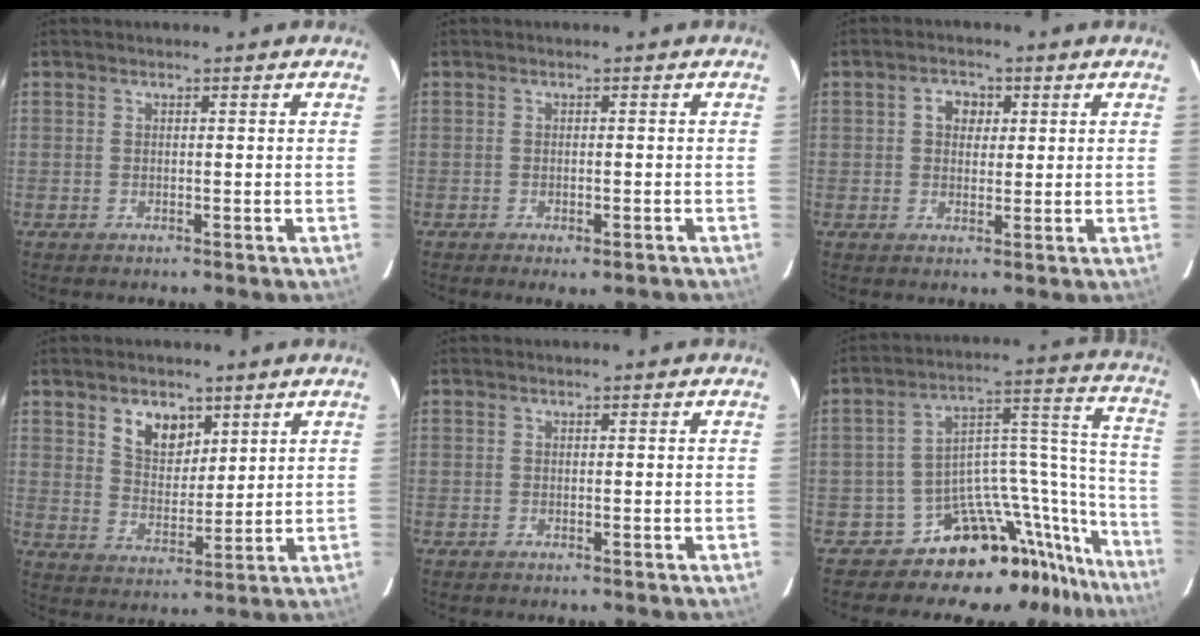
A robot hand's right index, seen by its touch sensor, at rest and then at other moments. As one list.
[{"total": 1.9, "force": [-1.4, 0.6, 1.1], "torque": [-0.020, -0.006, -0.021]}, {"total": 3.6, "force": [0.9, 3.0, 1.8], "torque": [-0.024, 0.014, 0.016]}, {"total": 7.5, "force": [4.1, 4.8, 4.0], "torque": [-0.060, 0.005, 0.081]}, {"total": 0.0}, {"total": 19.2, "force": [-17.3, 6.8, 4.7], "torque": [-0.013, 0.079, -0.269]}]